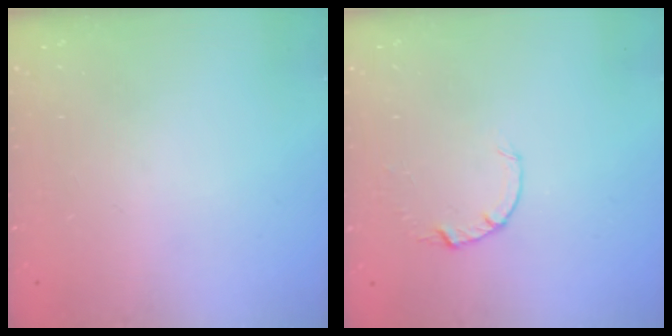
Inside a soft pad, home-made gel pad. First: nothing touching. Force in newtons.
{"total": 2.6, "press": 2.6, "slide": 0.4}